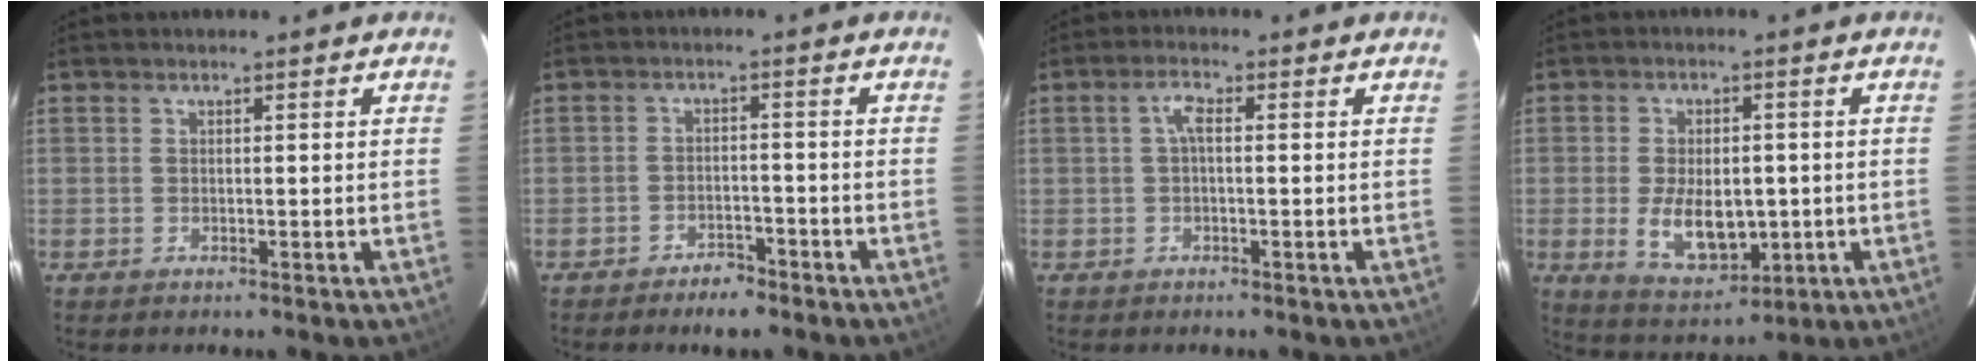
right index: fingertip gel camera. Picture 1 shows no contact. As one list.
[{"total": 4.8, "force": [-4.0, 1.8, 1.8], "torque": [-0.047, 0.005, -0.060]}, {"total": 2.3, "force": [0.0, 0.8, 2.2], "torque": [-0.047, 0.010, 0.000]}, {"total": 10.3, "force": [-1.6, 6.0, 8.2], "torque": [-0.164, -0.010, -0.011]}]